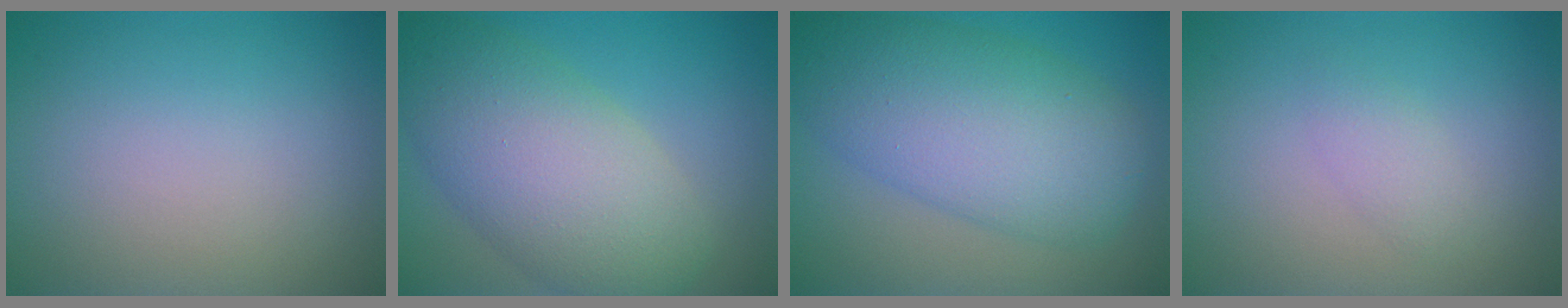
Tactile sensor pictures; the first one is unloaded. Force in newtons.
{"total": 9.2, "press": 9.2, "slide": 0.5}
{"total": 9.4, "press": 9.3, "slide": 0.3}
{"total": 1.3, "press": 1.3, "slide": 0.1}